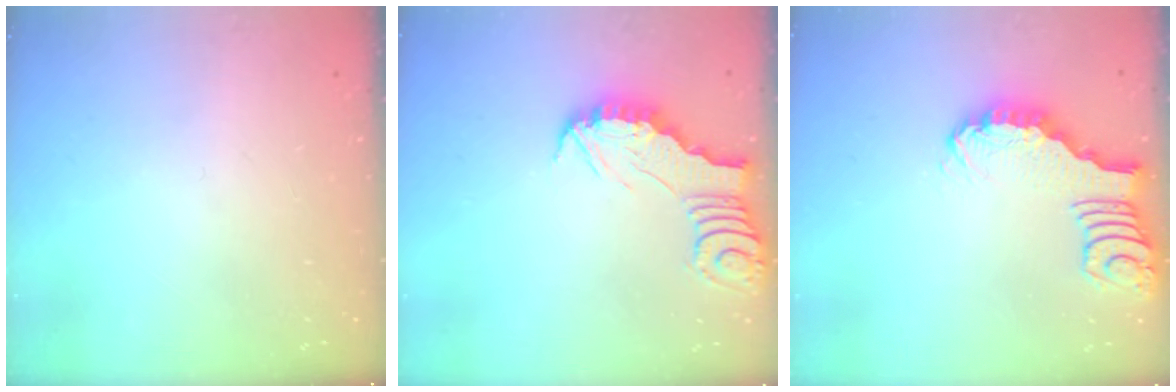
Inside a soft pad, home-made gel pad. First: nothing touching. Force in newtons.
{"total": 2.6, "press": 2.6, "slide": 0.2}
{"total": 2.8, "press": 2.8, "slide": 0.4}